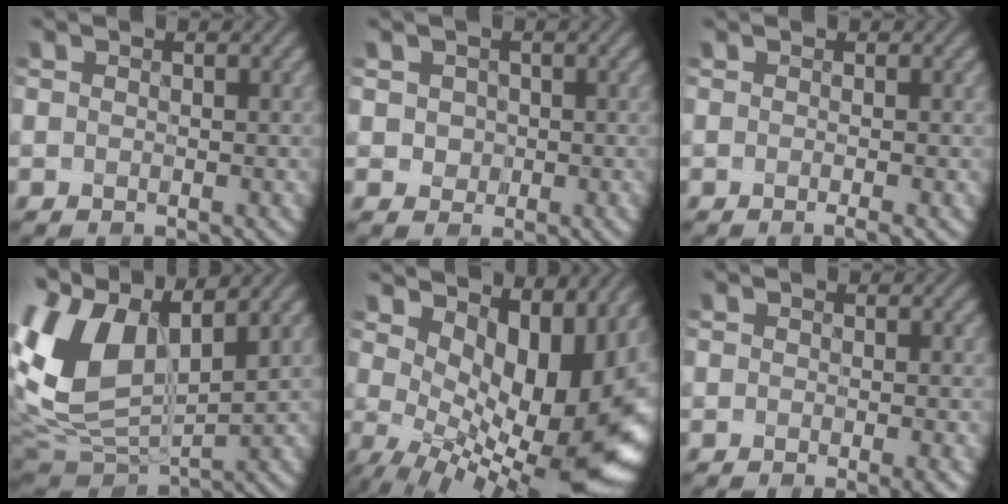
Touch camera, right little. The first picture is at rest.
{"total": 1.5, "force": [0.0, 1.4, 0.5], "torque": [0.005, 0.005, 0.001]}
{"total": 1.3, "force": [-0.5, 0.0, 1.2], "torque": [-0.019, -0.004, -0.003]}
{"total": 11.6, "force": [4.7, 6.2, 8.6], "torque": [-0.226, 0.009, 0.098]}
{"total": 15.4, "force": [1.5, 7.4, 13.4], "torque": [-0.171, -0.016, 0.047]}
{"total": 2.6, "force": [-0.9, 1.1, 2.2], "torque": [-0.019, -0.004, -0.009]}